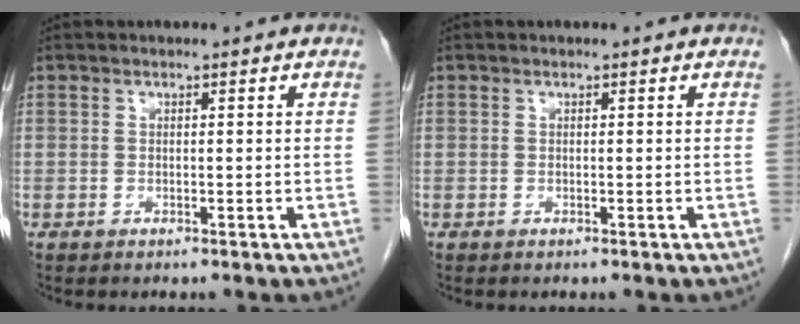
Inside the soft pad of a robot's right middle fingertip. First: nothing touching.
{"total": 0.0}